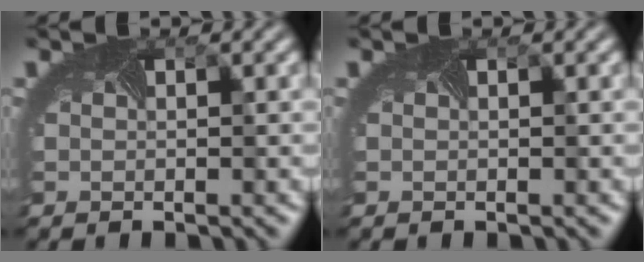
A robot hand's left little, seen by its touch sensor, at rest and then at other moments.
{"total": 0.0}